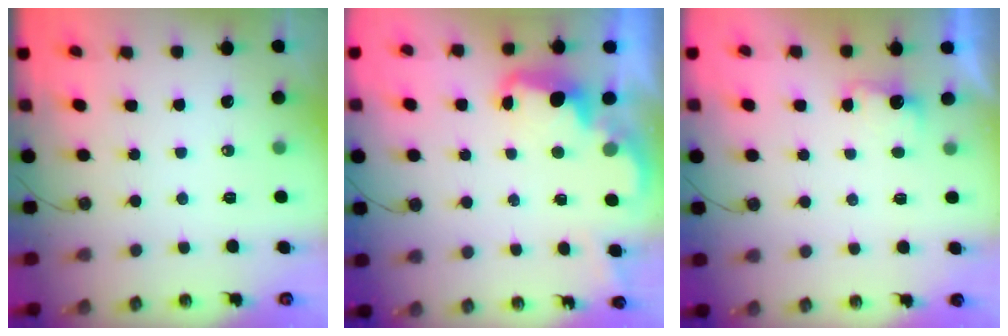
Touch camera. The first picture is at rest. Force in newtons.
{"total": 2.8, "press": 2.7, "slide": 0.7}
{"total": 2.6, "press": 2.4, "slide": 1.0}